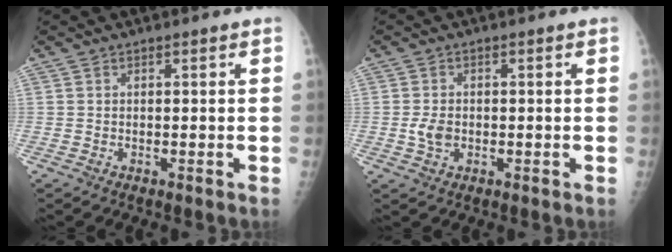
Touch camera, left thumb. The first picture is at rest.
{"total": 3.1, "force": [-0.5, 2.2, 2.0], "torque": [-0.033, 0.001, -0.010]}